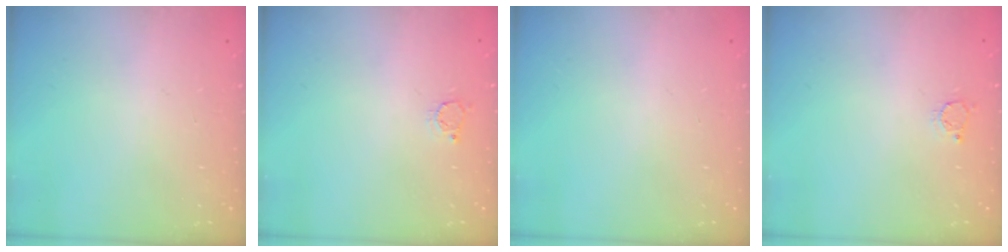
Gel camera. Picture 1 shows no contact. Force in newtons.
{"total": 2.8, "press": 2.8, "slide": 0.3}
{"total": 0.0}
{"total": 2.8, "press": 2.8, "slide": 0.3}